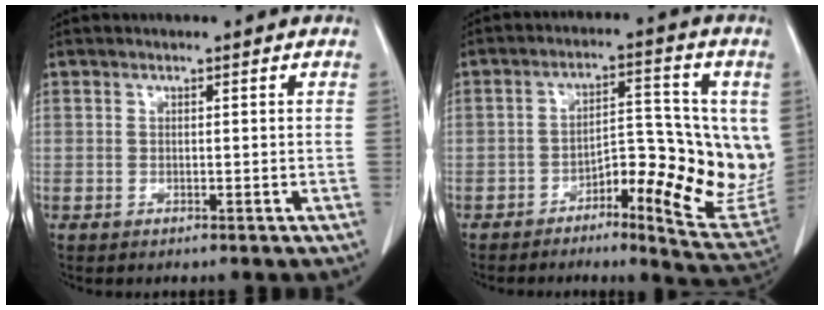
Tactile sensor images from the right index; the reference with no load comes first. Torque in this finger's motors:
{"motor_torque": [0.44, -0.09, 0.27, 0.06]}